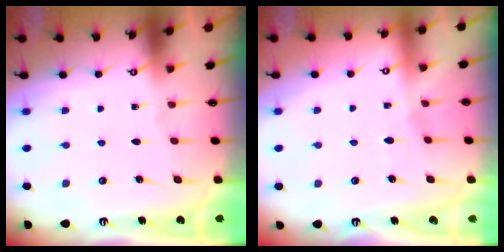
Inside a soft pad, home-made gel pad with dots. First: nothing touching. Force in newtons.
{"total": 2.2, "press": 2.1, "slide": 0.4}